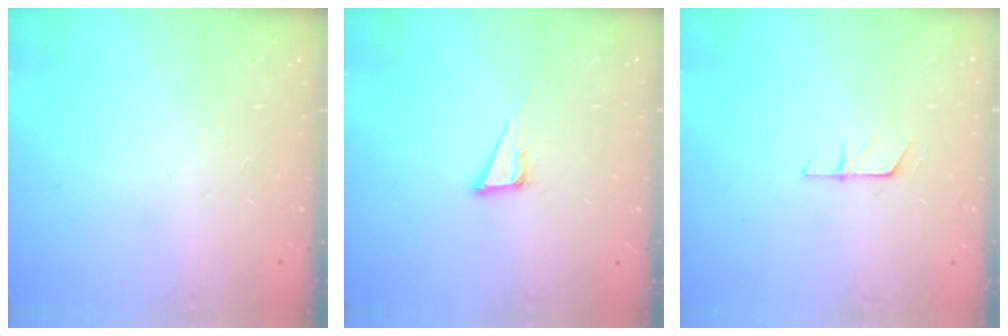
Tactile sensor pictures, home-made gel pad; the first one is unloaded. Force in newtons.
{"total": 7.0, "press": 6.4, "slide": 2.8}
{"total": 5.4, "press": 5.4, "slide": 0.4}